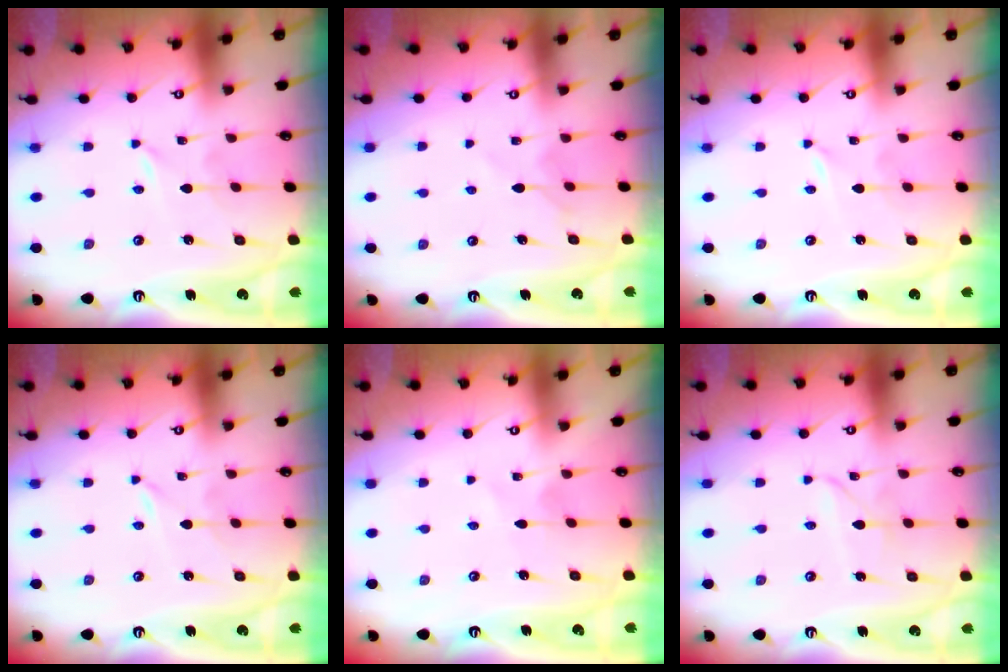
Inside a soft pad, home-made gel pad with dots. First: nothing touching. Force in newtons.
{"total": 4.6, "press": 4.6, "slide": 0.6}
{"total": 0.0}
{"total": 0.0}
{"total": 2.5, "press": 2.5, "slide": 0.3}
{"total": 2.1, "press": 2.1, "slide": 0.3}